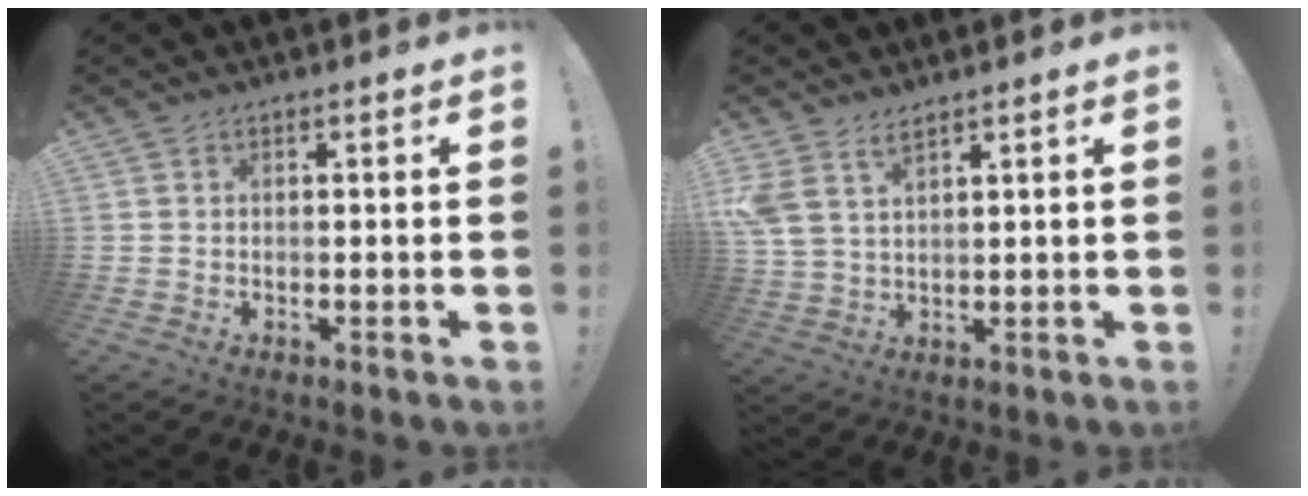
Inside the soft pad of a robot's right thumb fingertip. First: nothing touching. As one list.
[{"total": 6.4, "force": [4.4, 2.9, 3.6], "torque": [-0.083, -0.014, 0.087]}]